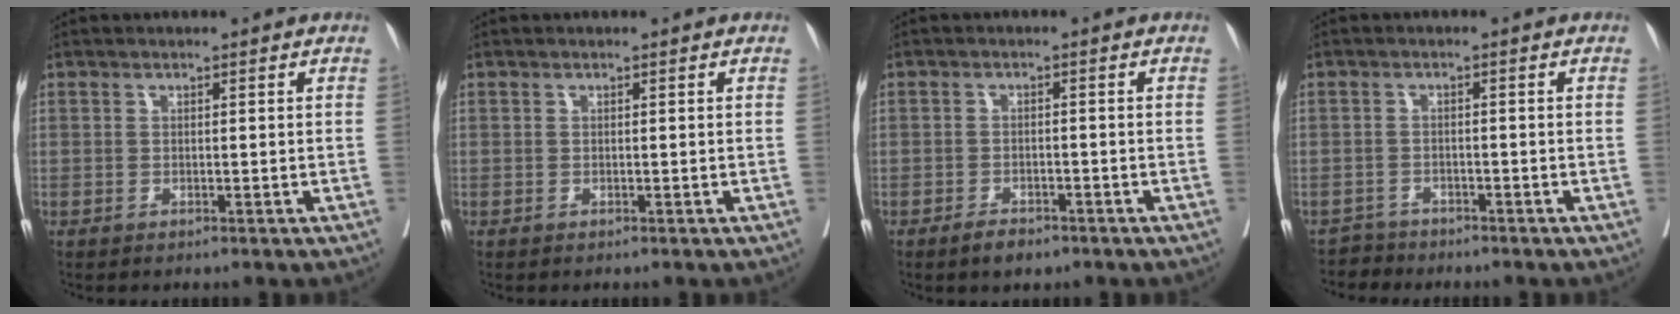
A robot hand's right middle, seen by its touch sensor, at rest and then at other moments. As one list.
[{"total": 0.0}, {"total": 2.8, "force": [-2.0, 1.3, 1.4], "torque": [-0.025, 0.000, -0.028]}, {"total": 2.6, "force": [-2.2, 0.6, -1.2], "torque": [0.022, -0.004, -0.044]}]